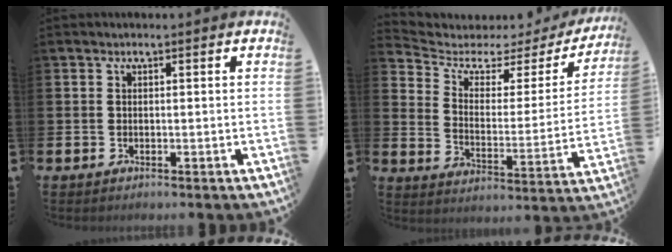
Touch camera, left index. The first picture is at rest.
{"total": 4.6, "force": [3.5, 2.4, 1.7], "torque": [-0.063, -0.027, 0.047]}